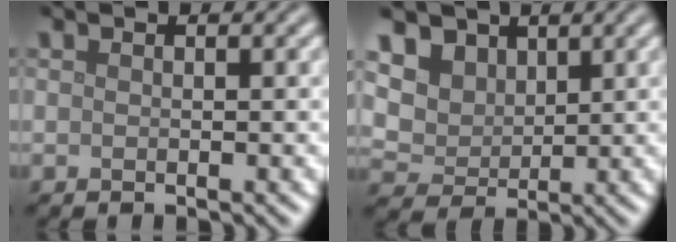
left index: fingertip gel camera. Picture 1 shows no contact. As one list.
[{"total": 6.7, "force": [3.7, 5.0, 2.6], "torque": [-0.087, -0.001, 0.064]}]